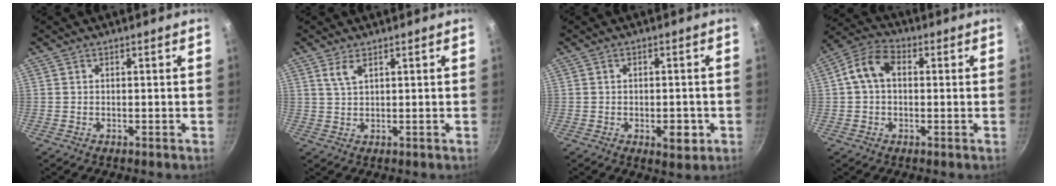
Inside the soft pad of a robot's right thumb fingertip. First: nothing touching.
{"total": 2.6, "force": [1.3, 0.8, 2.1], "torque": [-0.046, -0.005, 0.032]}
{"total": 4.8, "force": [-1.5, 2.4, 3.8], "torque": [-0.040, 0.007, -0.016]}
{"total": 7.9, "force": [0.8, 5.7, 5.5], "torque": [-0.089, 0.023, -0.002]}